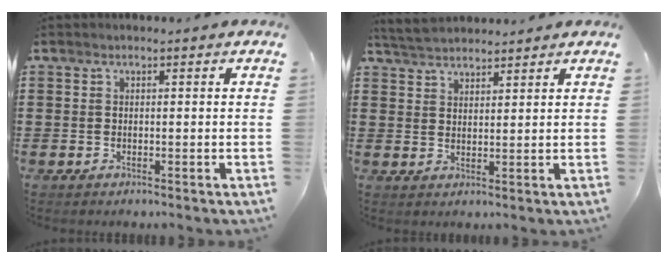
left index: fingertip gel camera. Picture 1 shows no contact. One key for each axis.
{"total": 3.7, "fx": 3.6, "fy": 0.8, "fz": 0.7, "tx": -0.026, "ty": -0.004, "tz": 0.068}